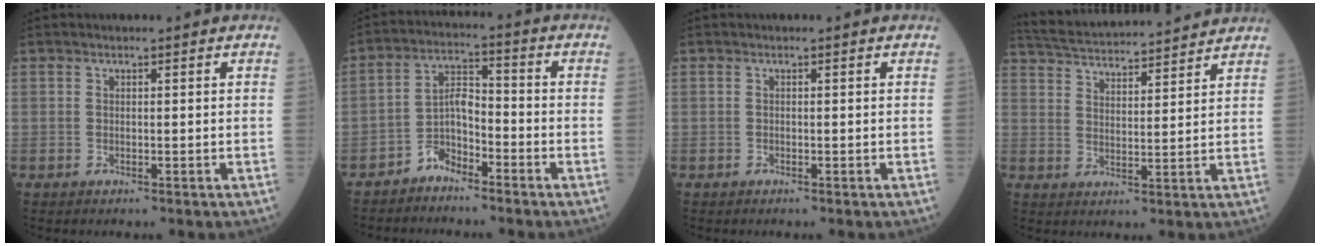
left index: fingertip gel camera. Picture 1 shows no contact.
{"total": 4.8, "force": [-3.6, 2.1, 2.3], "torque": [-0.039, 0.006, -0.075]}
{"total": 0.0}
{"total": 17.1, "force": [16.2, 1.6, 5.4], "torque": [-0.104, 0.037, 0.247]}